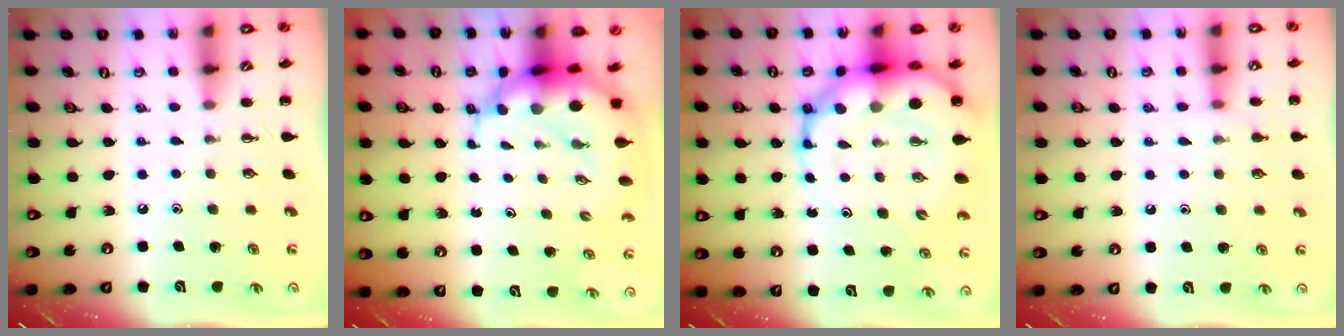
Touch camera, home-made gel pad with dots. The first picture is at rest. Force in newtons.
{"total": 8.6, "press": 8.3, "slide": 2.3}
{"total": 17.0, "press": 16.4, "slide": 4.4}
{"total": 4.4, "press": 4.2, "slide": 1.5}